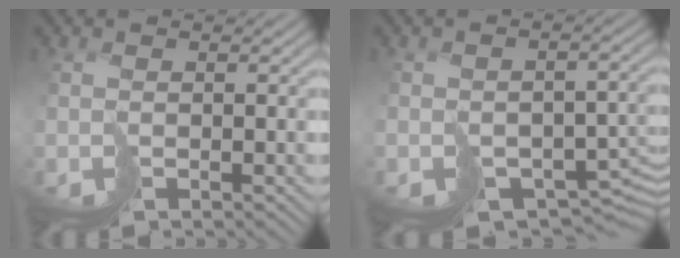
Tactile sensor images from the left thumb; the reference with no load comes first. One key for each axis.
{"total": 7.0, "fx": -3.6, "fy": 4.2, "fz": 4.2, "tx": -0.063, "ty": -0.022, "tz": -0.034}